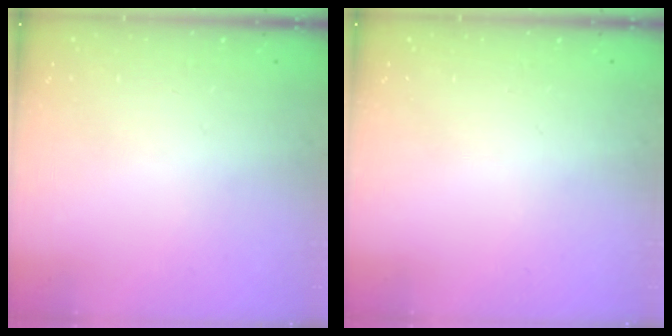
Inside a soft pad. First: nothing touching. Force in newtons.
{"total": 0.0}